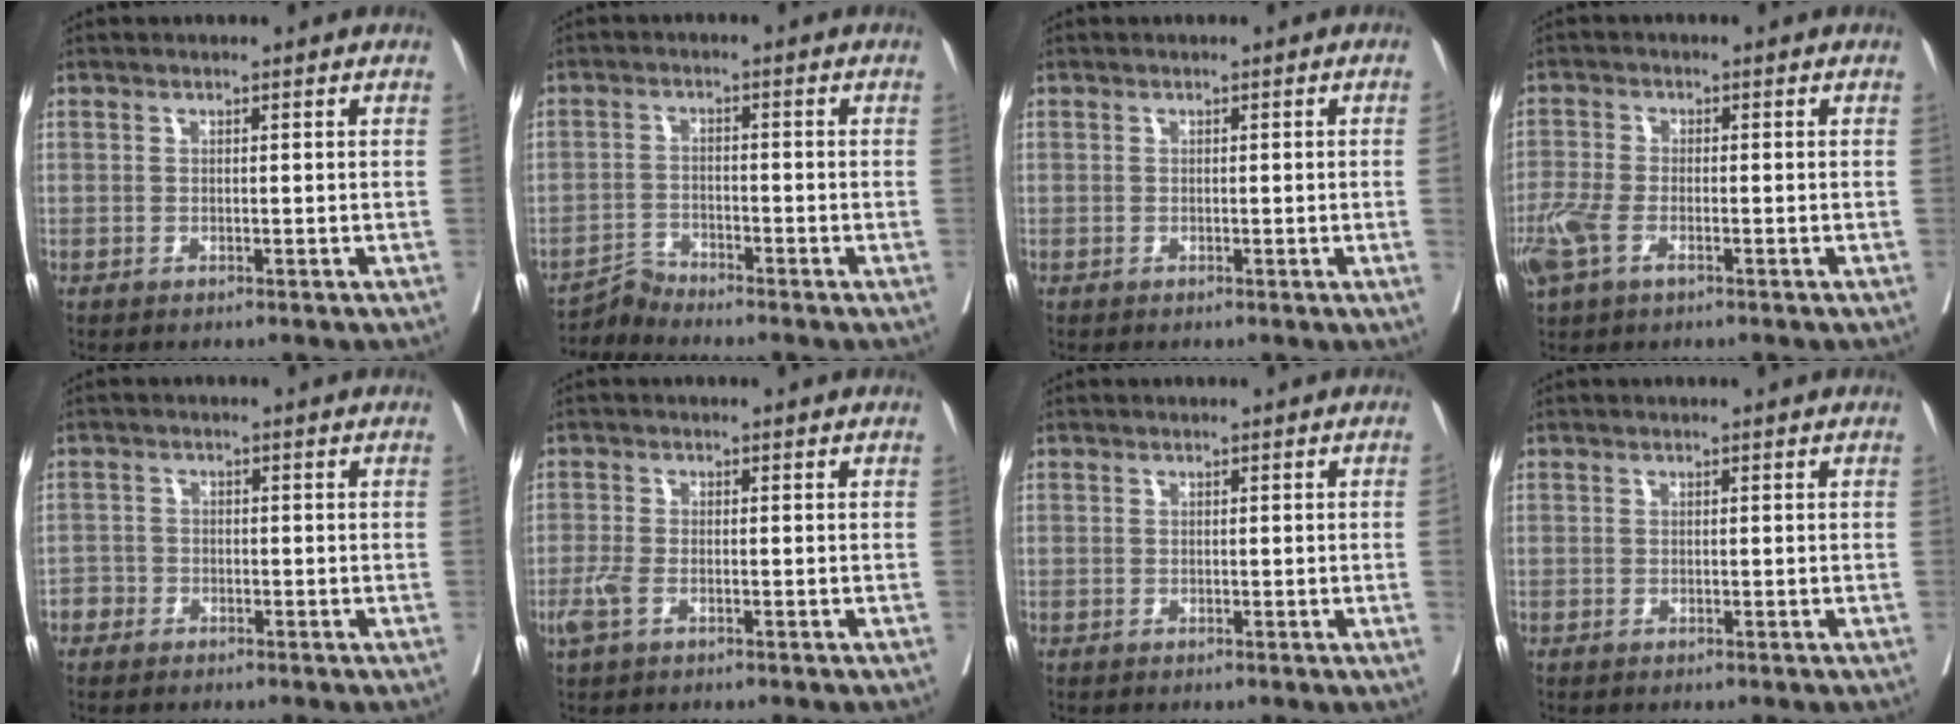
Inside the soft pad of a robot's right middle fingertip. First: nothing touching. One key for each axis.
{"total": 2.8, "fx": -2.6, "fy": -0.5, "fz": -1.0, "tx": 0.025, "ty": -0.012, "tz": -0.048}
{"total": 1.7, "fx": -0.2, "fy": -0.5, "fz": 1.7, "tx": -0.027, "ty": 0.001, "tz": 0.001}
{"total": 5.3, "fx": -2.3, "fy": 2.5, "fz": 4.1, "tx": -0.108, "ty": -0.009, "tz": -0.047}
{"total": 2.0, "fx": -1.3, "fy": 1.5, "fz": -0.1, "tx": 0.005, "ty": 0.010, "tz": -0.031}
{"total": 2.7, "fx": -1.2, "fy": 1.2, "fz": 2.1, "tx": -0.058, "ty": -0.003, "tz": -0.026}
{"total": 1.4, "fx": -0.1, "fy": -0.4, "fz": 1.3, "tx": -0.022, "ty": 0.001, "tz": 0.001}
{"total": 0.0}